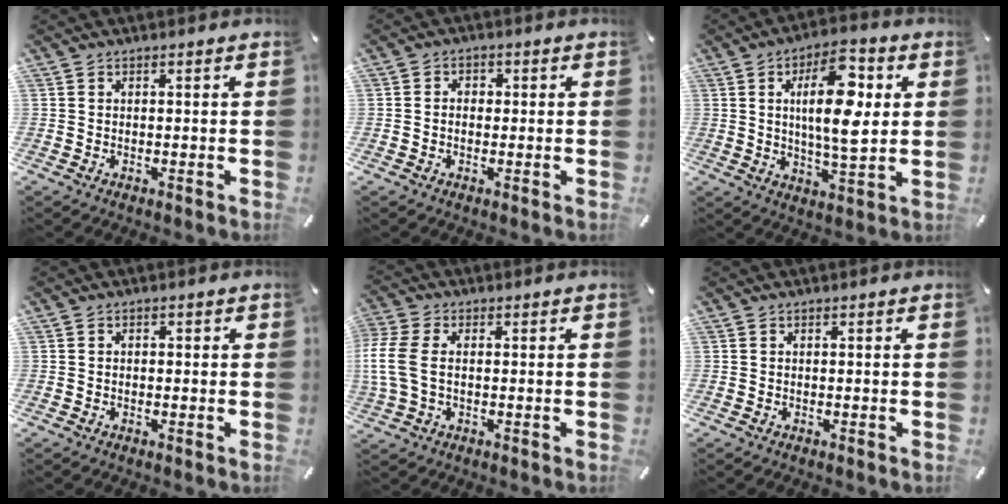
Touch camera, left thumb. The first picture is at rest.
{"total": 2.2, "force": [-0.7, 1.8, 1.1], "torque": [-0.021, 0.008, -0.016]}
{"total": 14.9, "force": [3.6, 6.1, 13.1], "torque": [-0.219, -0.011, 0.050]}
{"total": 0.6, "force": [-0.3, 0.5, 0.3], "torque": [-0.004, 0.003, -0.006]}
{"total": 7.8, "force": [0.0, 5.2, 5.8], "torque": [-0.144, -0.001, -0.001]}
{"total": 0.0}